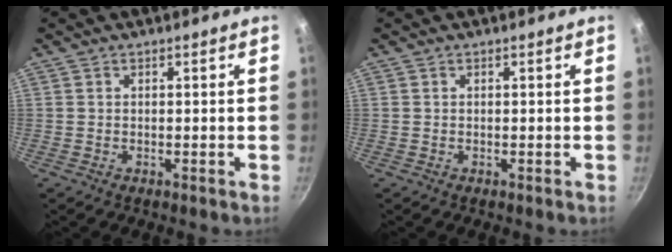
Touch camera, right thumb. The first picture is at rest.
{"total": 0.0}